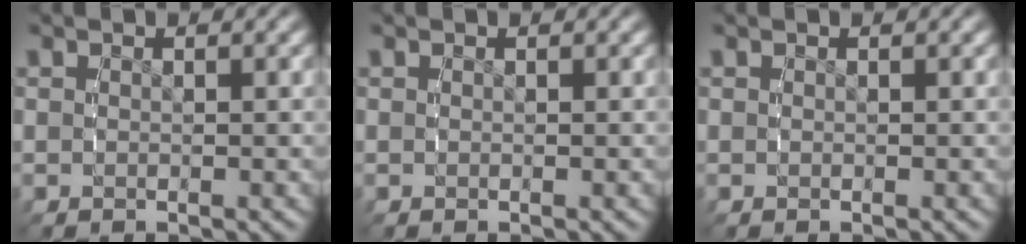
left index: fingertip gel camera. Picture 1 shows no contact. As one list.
[{"total": 0.0}, {"total": 0.0}]